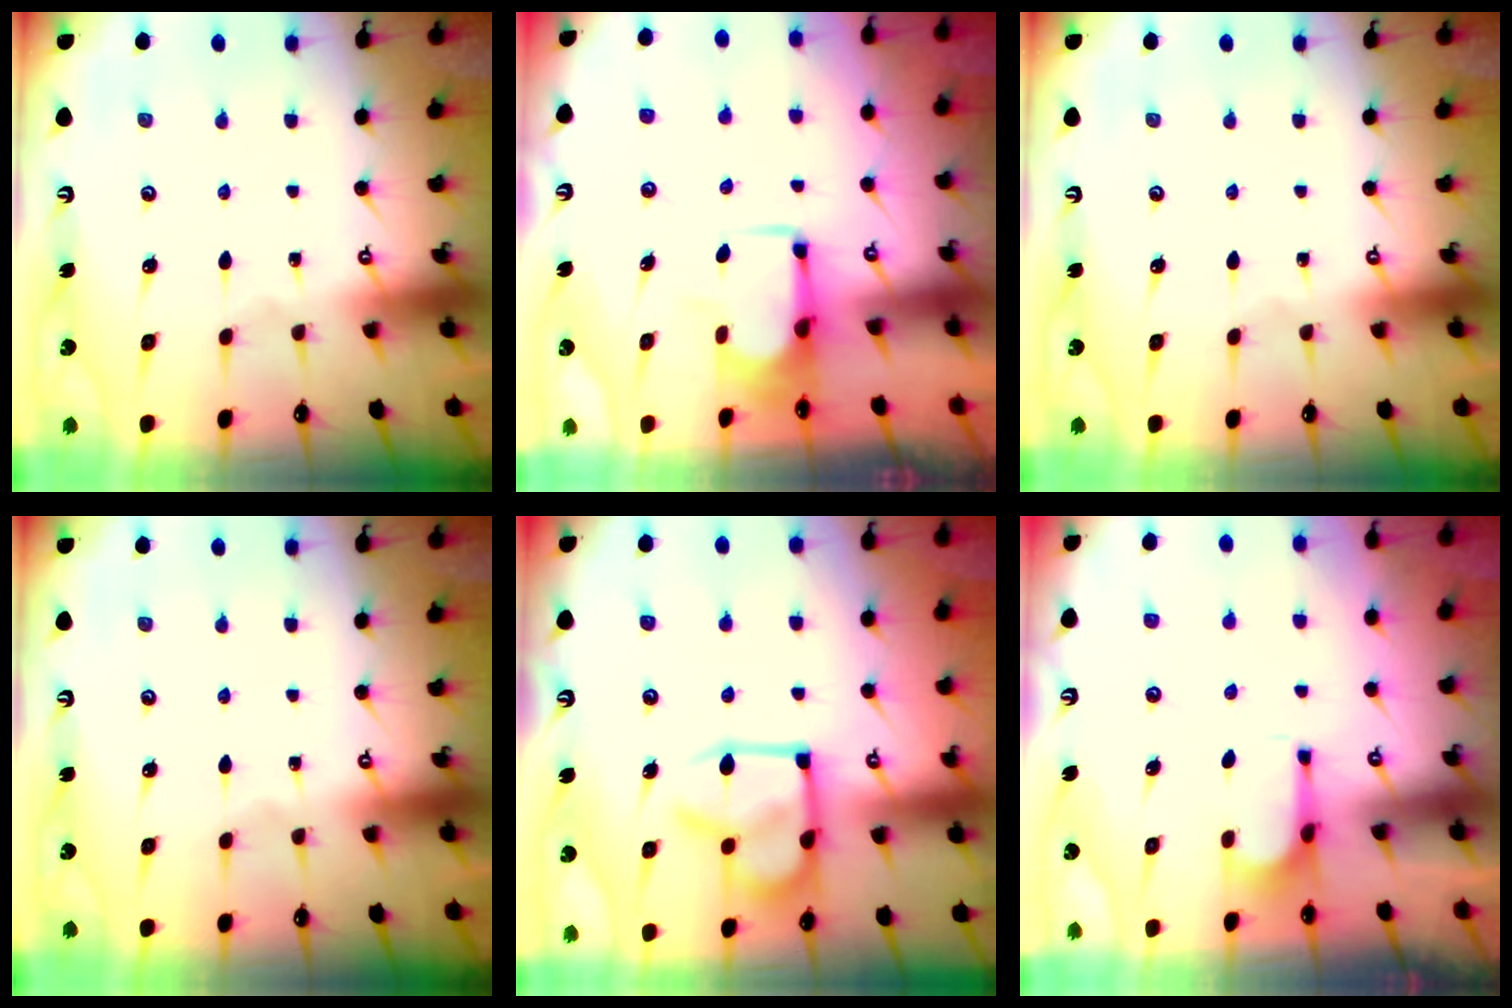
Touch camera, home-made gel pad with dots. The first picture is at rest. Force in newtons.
{"total": 1.8, "press": 1.7, "slide": 0.6}
{"total": 0.0}
{"total": 0.0}
{"total": 14.9, "press": 14.8, "slide": 1.7}
{"total": 1.2, "press": 0.7, "slide": 1.0}